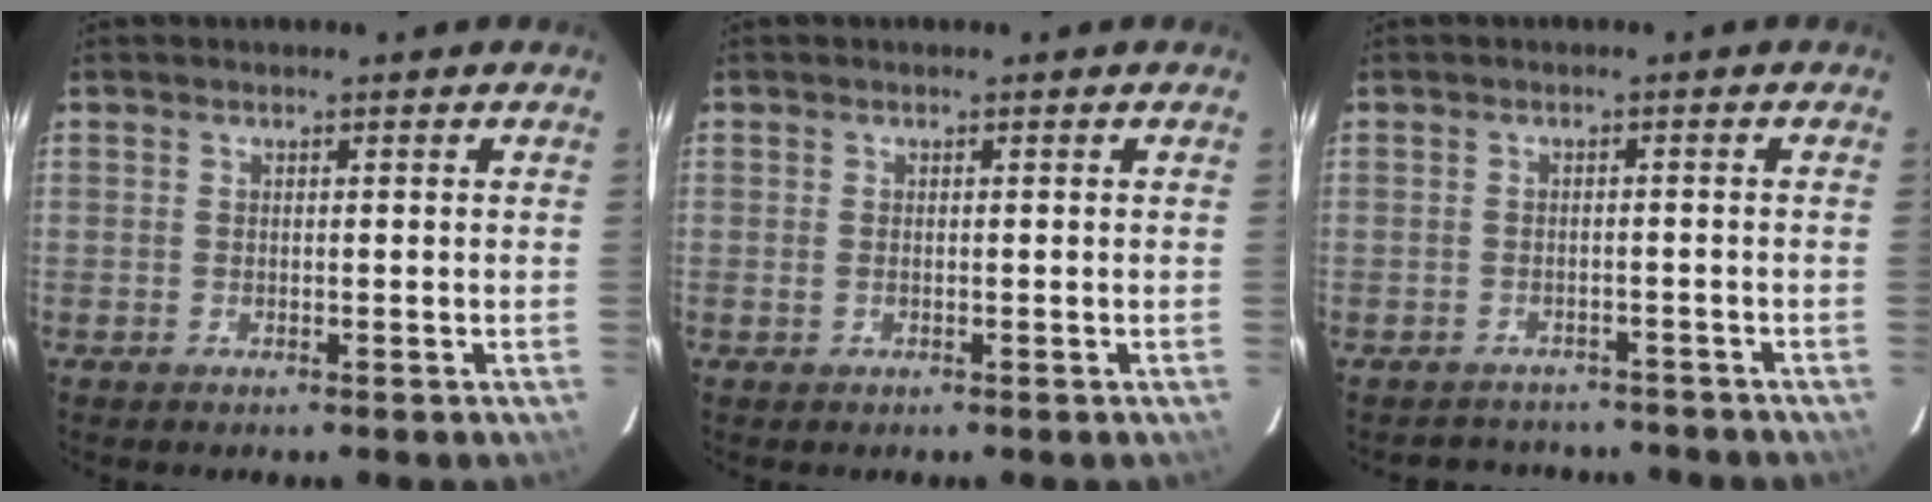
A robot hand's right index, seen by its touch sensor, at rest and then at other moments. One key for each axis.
{"total": 0.5, "fx": -0.1, "fy": 0.4, "fz": 0.4, "tx": -0.009, "ty": -0.001, "tz": -0.002}
{"total": 8.5, "fx": -7.5, "fy": 3.6, "fz": 1.8, "tx": -0.039, "ty": 0.008, "tz": -0.090}